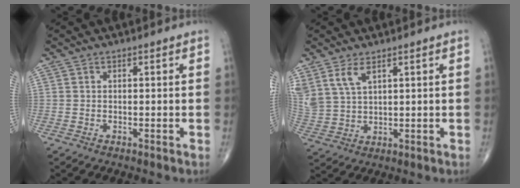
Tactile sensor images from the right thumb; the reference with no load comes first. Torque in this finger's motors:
{"motor_torque": [-0.10, 0.21, 0.61, 0.56, 0.01]}